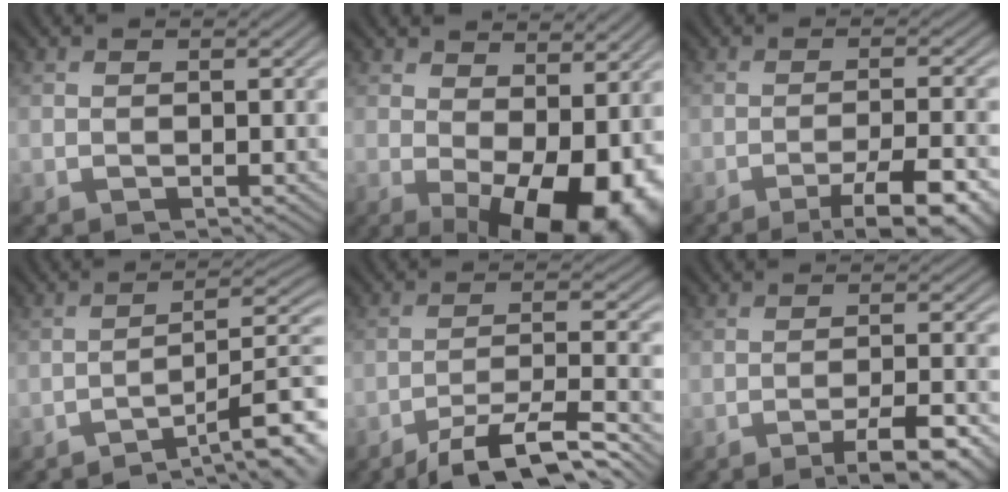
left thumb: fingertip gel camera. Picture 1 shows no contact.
{"total": 13.7, "force": [-1.0, 7.2, 11.6], "torque": [-0.155, -0.020, 0.010]}
{"total": 7.6, "force": [-4.7, 1.2, 5.9], "torque": [-0.092, 0.009, -0.069]}
{"total": 11.1, "force": [-7.4, 2.1, 8.0], "torque": [-0.116, 0.012, -0.104]}
{"total": 9.1, "force": [-6.6, 1.7, 6.1], "torque": [-0.103, 0.003, -0.114]}
{"total": 5.8, "force": [-3.7, 0.8, 4.4], "torque": [-0.068, 0.011, -0.059]}